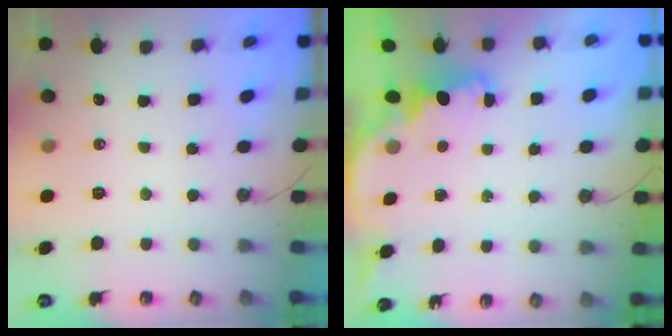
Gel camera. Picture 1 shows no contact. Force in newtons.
{"total": 1.7, "press": 1.5, "slide": 0.7}